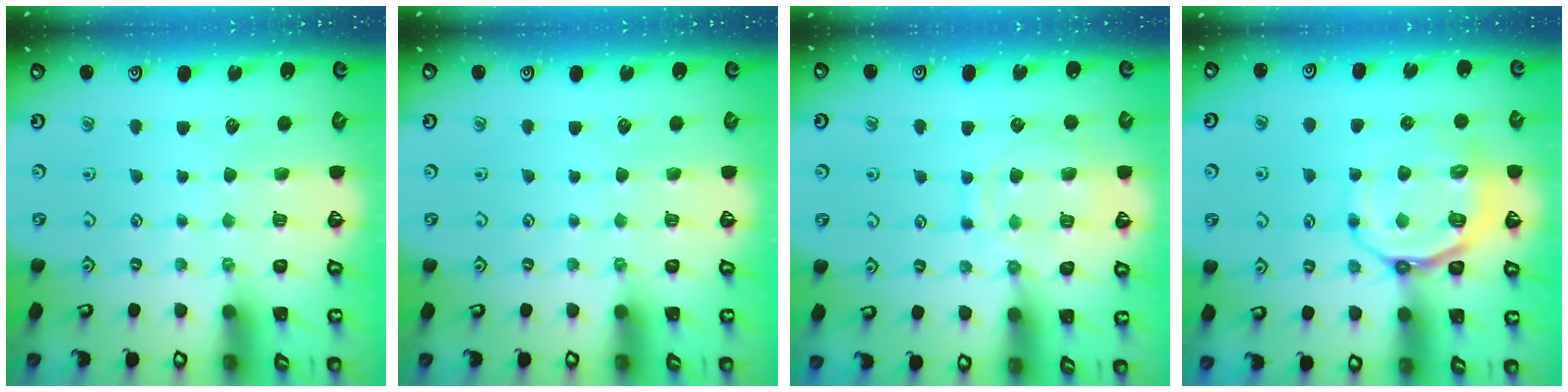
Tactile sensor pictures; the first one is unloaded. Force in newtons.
{"total": 0.0}
{"total": 11.8, "press": 11.8, "slide": 1.1}
{"total": 9.3, "press": 9.0, "slide": 2.6}